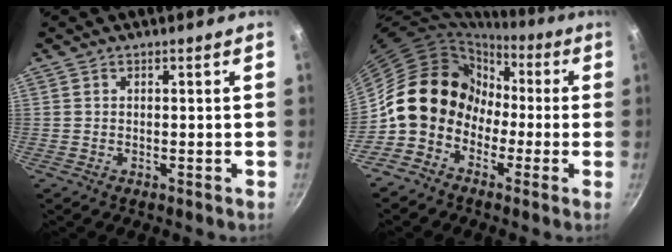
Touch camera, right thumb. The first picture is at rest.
{"total": 12.0, "force": [-1.9, 10.5, 5.4], "torque": [-0.032, 0.045, -0.047]}